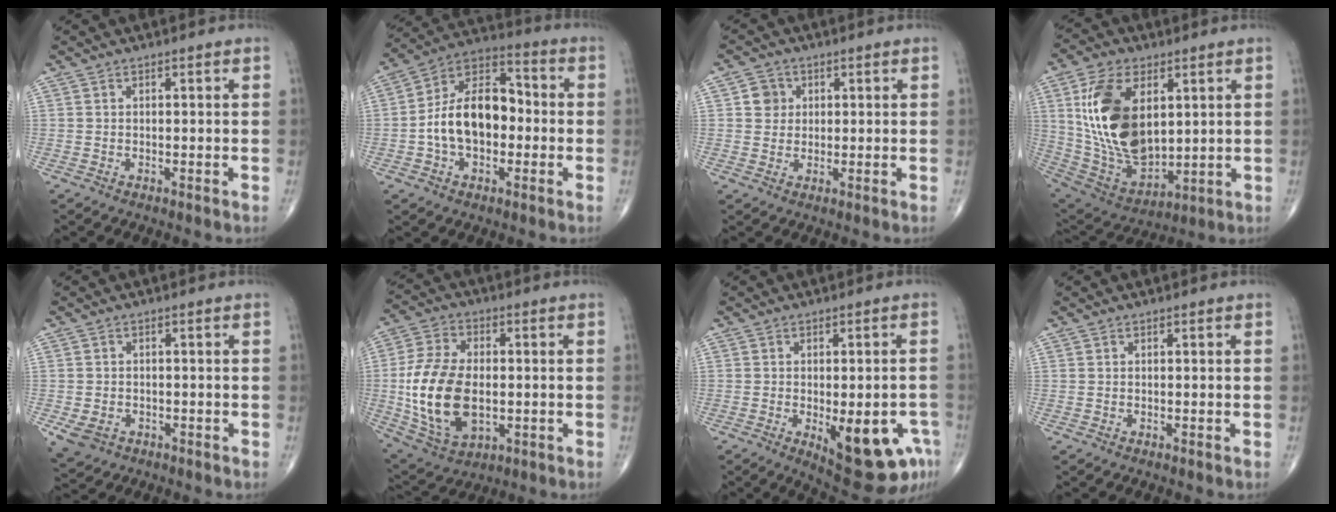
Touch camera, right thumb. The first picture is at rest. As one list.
[{"total": 15.2, "force": [-1.6, 9.5, 11.7], "torque": [-0.182, 0.041, -0.037]}, {"total": 3.8, "force": [0.9, 3.5, 1.0], "torque": [0.004, 0.001, 0.011]}, {"total": 21.4, "force": [4.6, 12.3, 16.9], "torque": [-0.305, -0.023, 0.100]}, {"total": 4.5, "force": [-1.7, 3.5, 2.1], "torque": [-0.040, 0.002, -0.019]}, {"total": 18.3, "force": [-1.5, 11.0, 14.6], "torque": [-0.282, -0.003, -0.016]}, {"total": 14.2, "force": [-5.1, 5.3, 12.1], "torque": [-0.123, 0.003, -0.049]}, {"total": 0.0}]